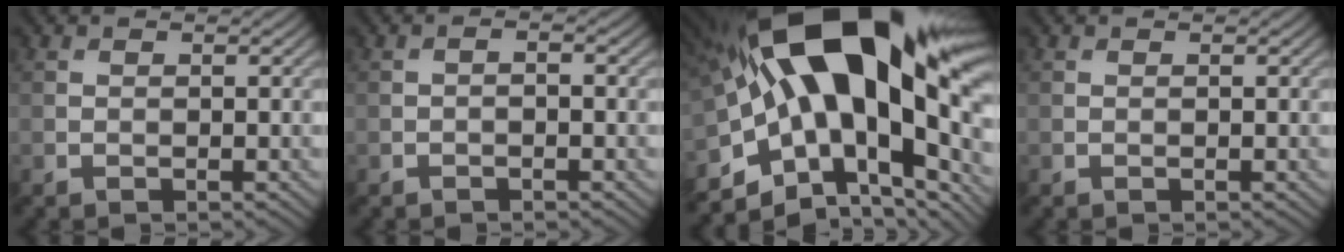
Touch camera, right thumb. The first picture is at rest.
{"total": 1.0, "force": [-0.5, 0.3, 0.8], "torque": [-0.013, 0.001, -0.012]}
{"total": 22.0, "force": [2.6, 11.8, 18.3], "torque": [-0.344, -0.027, 0.057]}
{"total": 0.0}